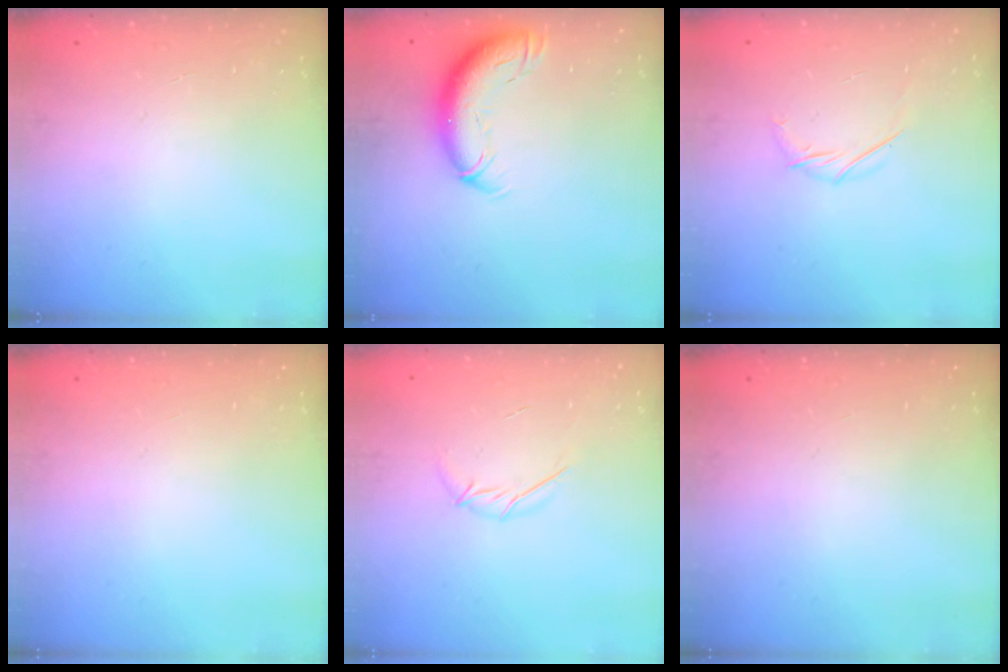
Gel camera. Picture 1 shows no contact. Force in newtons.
{"total": 12.1, "press": 11.7, "slide": 3.1}
{"total": 4.8, "press": 4.7, "slide": 1.1}
{"total": 0.0}
{"total": 5.7, "press": 5.7, "slide": 0.9}
{"total": 0.0}